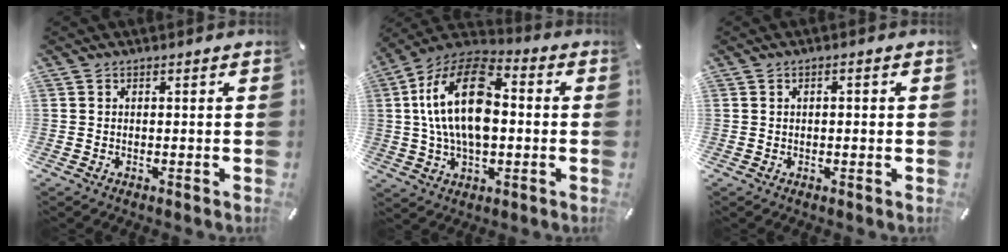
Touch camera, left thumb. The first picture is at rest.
{"total": 18.9, "force": [1.1, 11.7, 14.8], "torque": [-0.305, 0.007, 0.012]}
{"total": 1.2, "force": [0.0, 0.6, 1.0], "torque": [-0.019, 0.004, -0.002]}